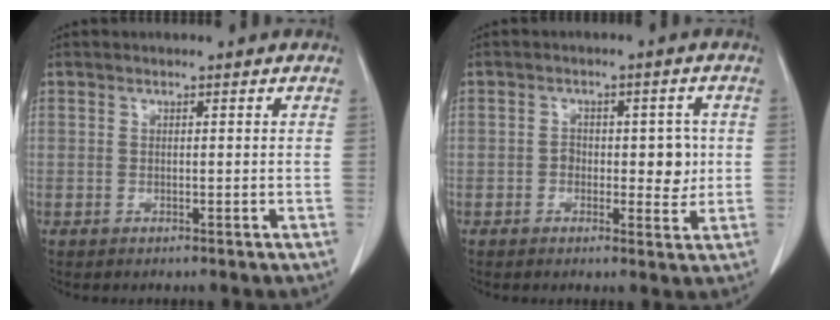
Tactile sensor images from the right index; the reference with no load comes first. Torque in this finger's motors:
{"motor_torque": [0.07, -0.01, 0.05, 0.01]}